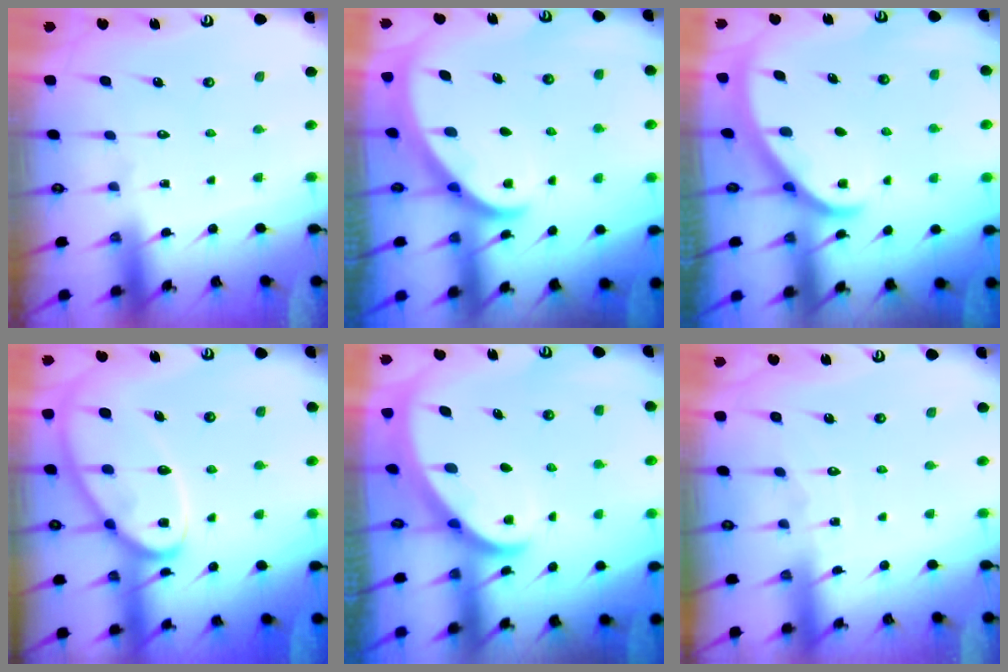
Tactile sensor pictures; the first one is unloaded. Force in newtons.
{"total": 2.4, "press": 2.4, "slide": 0.2}
{"total": 2.4, "press": 2.4, "slide": 0.2}
{"total": 14.7, "press": 14.6, "slide": 1.4}
{"total": 2.6, "press": 2.5, "slide": 0.3}
{"total": 3.4, "press": 3.4, "slide": 0.4}